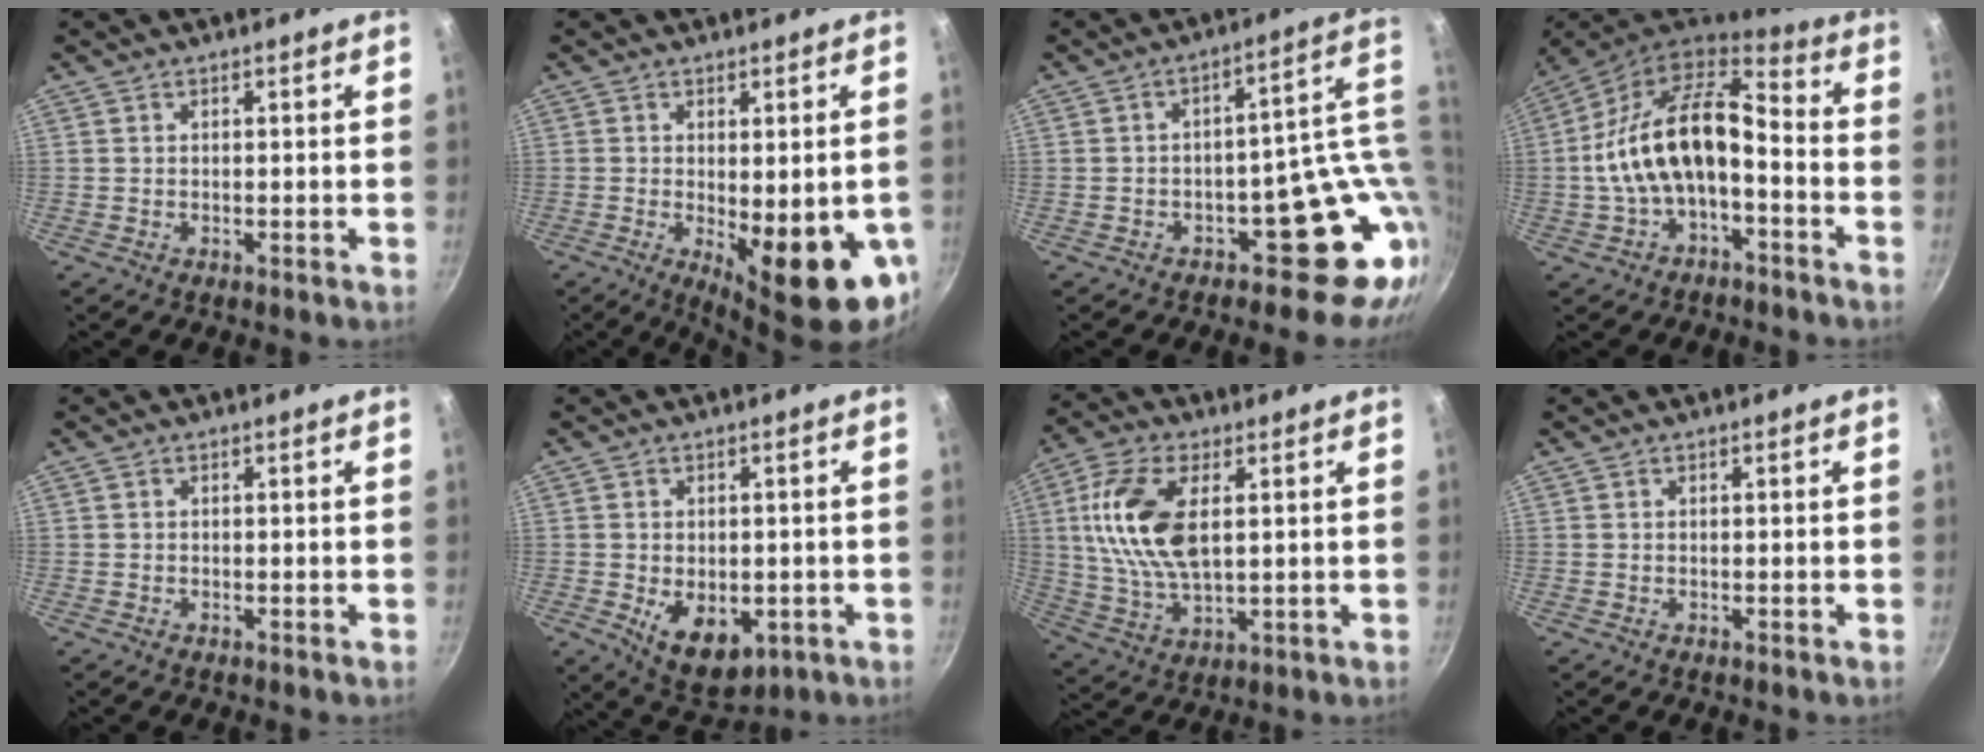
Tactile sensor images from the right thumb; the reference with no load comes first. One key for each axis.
{"total": 15.5, "fx": -3.4, "fy": 5.4, "fz": 14.1, "tx": -0.164, "ty": -0.019, "tz": -0.030}
{"total": 14.2, "fx": -1.0, "fy": 9.7, "fz": 10.3, "tx": -0.043, "ty": 0.023, "tz": -0.009}
{"total": 17.0, "fx": -3.0, "fy": 9.1, "fz": 14.1, "tx": -0.246, "ty": 0.057, "tz": -0.062}
{"total": 0.0}
{"total": 9.7, "fx": -2.2, "fy": 6.3, "fz": 7.0, "tx": -0.078, "ty": -0.009, "tz": -0.015}
{"total": 15.0, "fx": 3.1, "fy": 7.8, "fz": 12.5, "tx": -0.242, "ty": -0.003, "tz": 0.060}
{"total": 0.0}